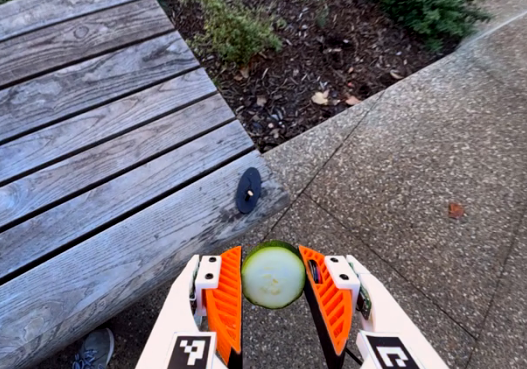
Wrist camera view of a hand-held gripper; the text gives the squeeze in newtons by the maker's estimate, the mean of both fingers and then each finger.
{"total": 7.4, "left": 7.2, "right": 7.6}